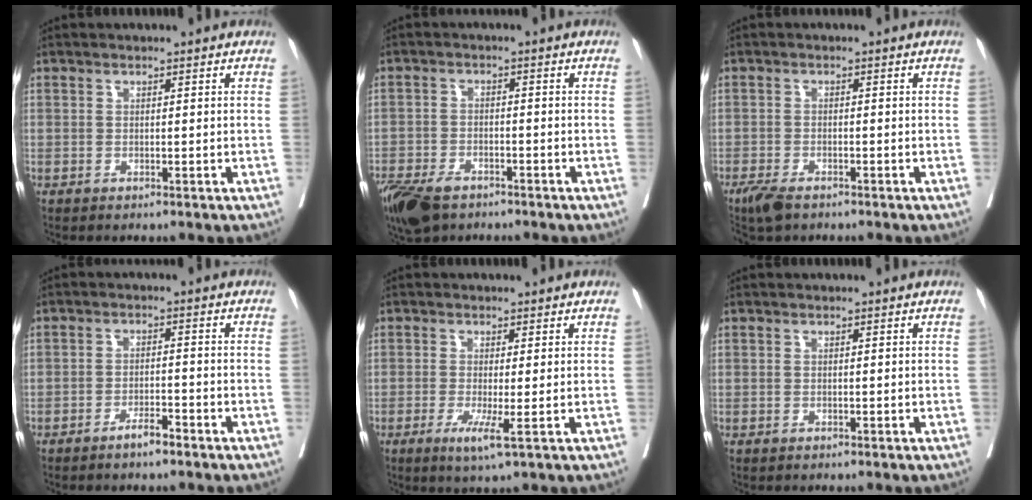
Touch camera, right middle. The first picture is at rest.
{"total": 9.9, "force": [-6.8, 5.2, 5.1], "torque": [-0.112, -0.013, -0.115]}
{"total": 3.7, "force": [-2.7, 1.3, 2.2], "torque": [-0.045, -0.008, -0.046]}
{"total": 2.9, "force": [-2.2, 0.3, 1.8], "torque": [-0.033, -0.001, -0.039]}
{"total": 3.7, "force": [-1.2, -0.1, 3.5], "torque": [-0.062, -0.013, -0.019]}
{"total": 0.0}